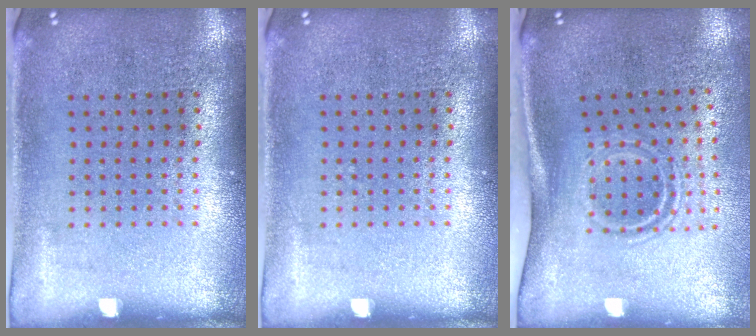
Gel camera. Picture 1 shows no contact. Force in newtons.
{"total": 0.0}
{"total": 1.9, "press": 1.1, "slide": 1.5}